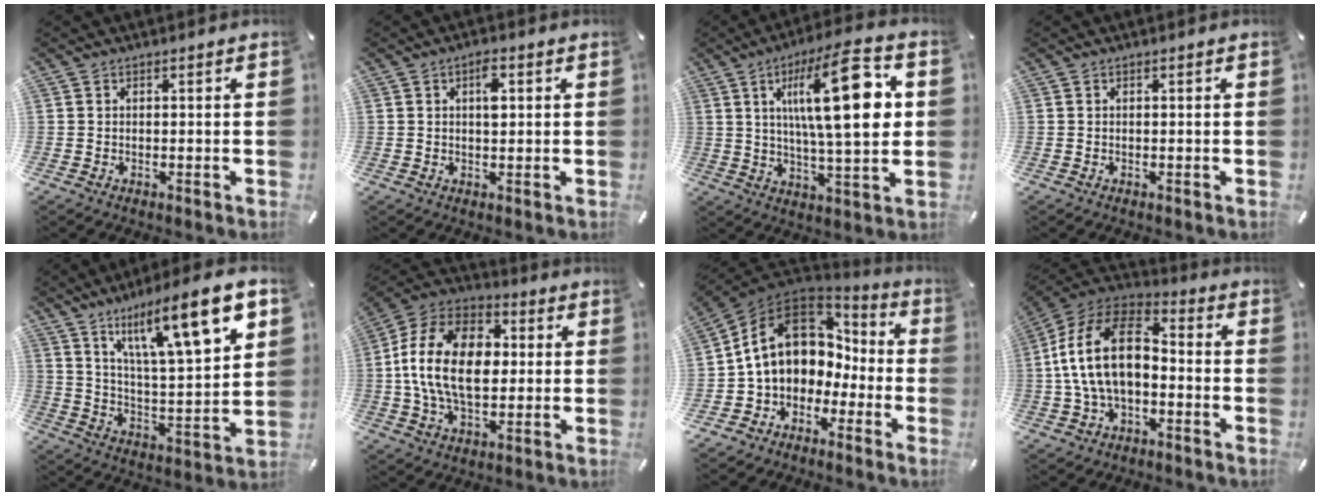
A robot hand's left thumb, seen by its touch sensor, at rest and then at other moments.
{"total": 3.8, "force": [1.1, 1.7, 3.3], "torque": [-0.046, -0.002, 0.011]}
{"total": 21.8, "force": [5.7, 6.5, 20.0], "torque": [-0.333, -0.012, 0.072]}
{"total": 0.0}
{"total": 18.0, "force": [11.3, 4.5, 13.3], "torque": [-0.214, -0.063, 0.177]}
{"total": 18.9, "force": [-0.3, 12.7, 14.0], "torque": [-0.298, 0.012, -0.010]}
{"total": 14.8, "force": [1.7, 11.7, 8.8], "torque": [-0.183, 0.007, 0.031]}
{"total": 18.1, "force": [-1.2, 11.5, 13.9], "torque": [-0.303, 0.026, -0.027]}